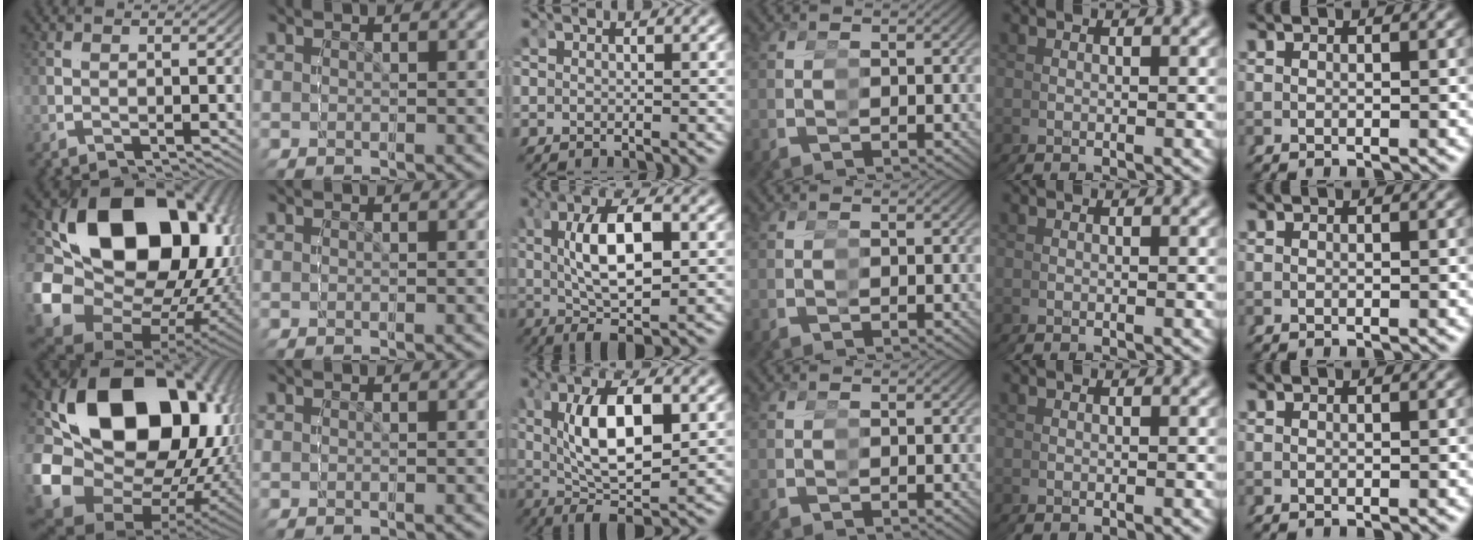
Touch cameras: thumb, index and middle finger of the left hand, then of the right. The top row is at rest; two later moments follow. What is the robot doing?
{"motion": "grasp_and_lifting", "object": "glue stick"}